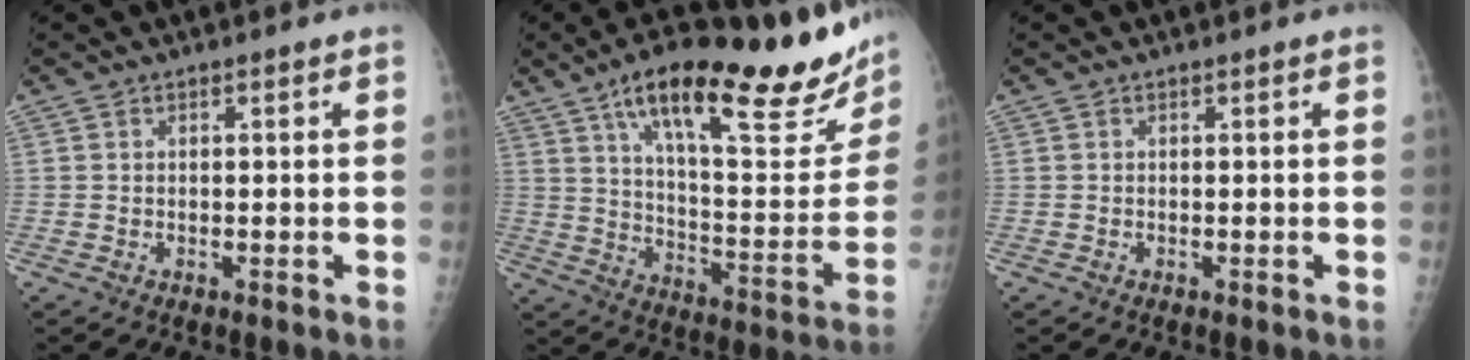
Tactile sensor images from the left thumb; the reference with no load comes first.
{"total": 30.1, "force": [18.4, 8.0, 22.4], "torque": [-0.298, -0.051, 0.282]}
{"total": 0.0}